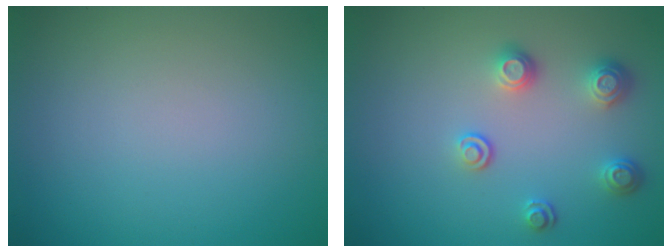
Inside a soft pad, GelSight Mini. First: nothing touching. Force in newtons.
{"total": 2.5, "press": 2.3, "slide": 0.9}